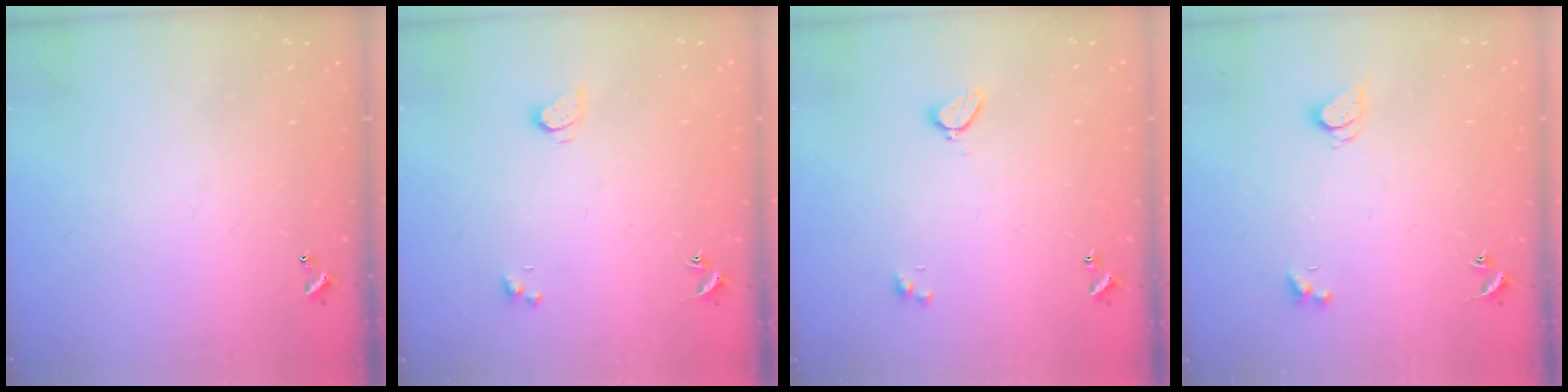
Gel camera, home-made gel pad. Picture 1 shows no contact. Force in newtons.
{"total": 1.5, "press": 1.4, "slide": 0.4}
{"total": 2.1, "press": 2.0, "slide": 0.5}
{"total": 1.7, "press": 1.7, "slide": 0.4}